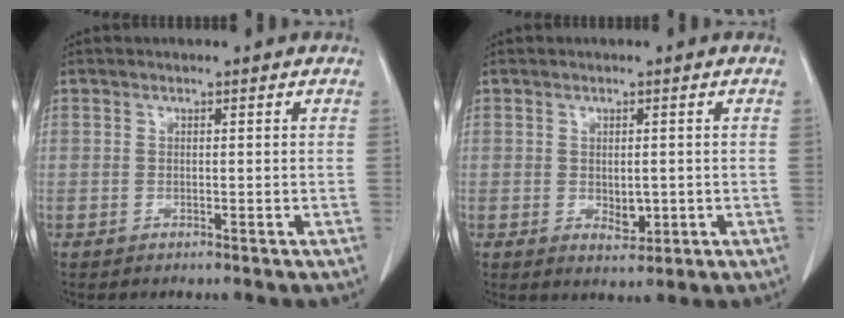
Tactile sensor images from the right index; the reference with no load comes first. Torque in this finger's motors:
{"motor_torque": [-0.01, 0.08, 0.03, 0.03]}